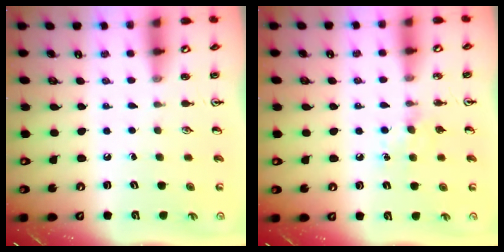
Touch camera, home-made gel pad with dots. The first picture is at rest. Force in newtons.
{"total": 5.7, "press": 5.7, "slide": 0.6}